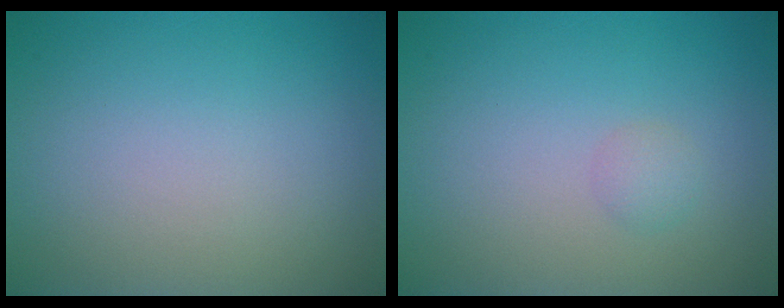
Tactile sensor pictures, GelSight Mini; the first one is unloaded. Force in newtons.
{"total": 1.0, "press": 1.0, "slide": 0.0}